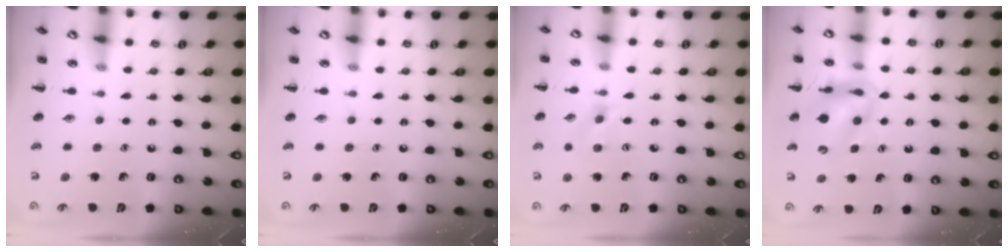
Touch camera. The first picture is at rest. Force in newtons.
{"total": 0.0}
{"total": 1.4, "press": 1.3, "slide": 0.4}
{"total": 10.5, "press": 10.0, "slide": 3.2}